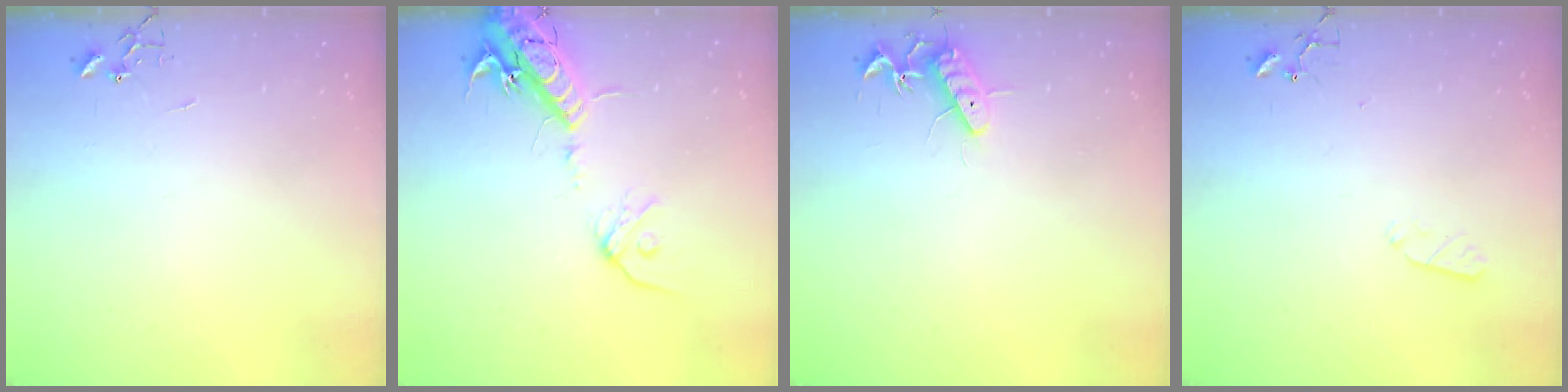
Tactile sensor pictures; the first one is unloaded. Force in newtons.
{"total": 17.2, "press": 16.9, "slide": 3.1}
{"total": 11.5, "press": 11.5, "slide": 1.0}
{"total": 3.6, "press": 3.6, "slide": 0.5}